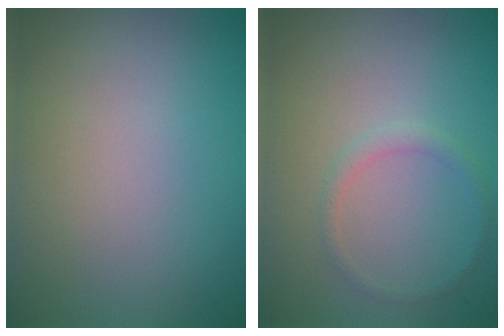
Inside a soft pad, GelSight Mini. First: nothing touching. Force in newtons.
{"total": 1.0, "press": 1.0, "slide": 0.1}